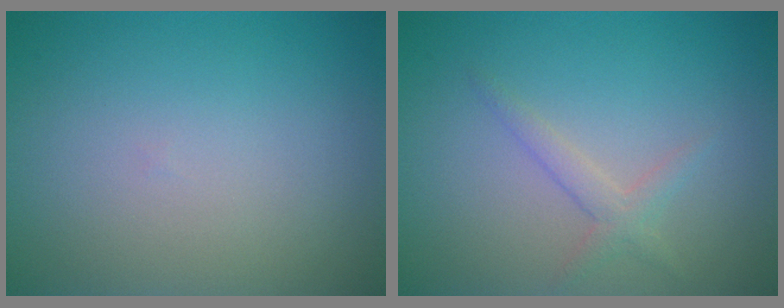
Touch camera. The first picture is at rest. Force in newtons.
{"total": 1.6, "press": 1.6, "slide": 0.1}